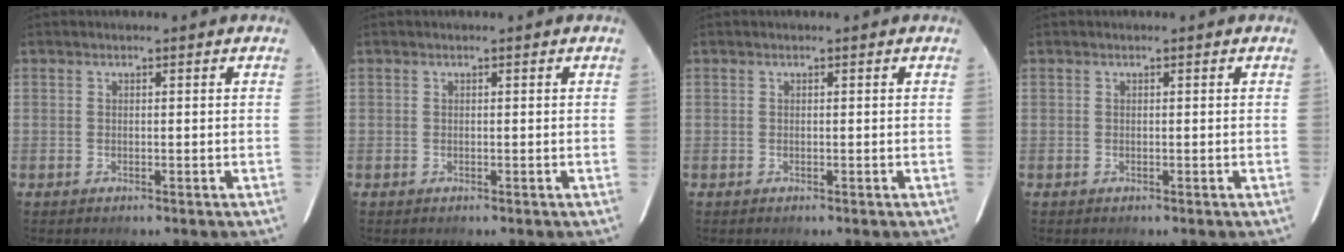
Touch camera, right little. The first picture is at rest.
{"total": 0.0}
{"total": 0.0}
{"total": 0.0}